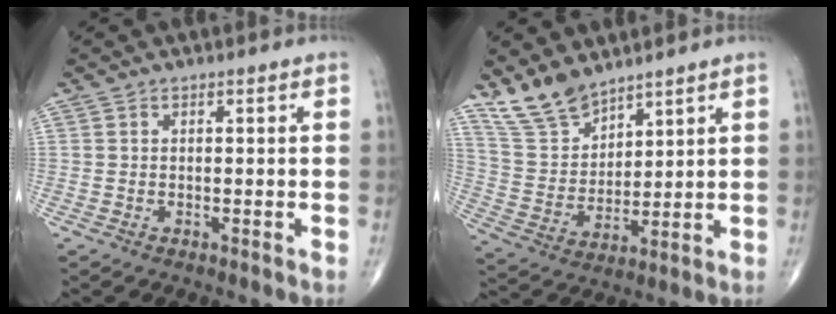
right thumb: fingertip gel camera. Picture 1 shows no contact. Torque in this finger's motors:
{"motor_torque": [-0.16, 0.37, 0.03, 0.07, 0.01]}